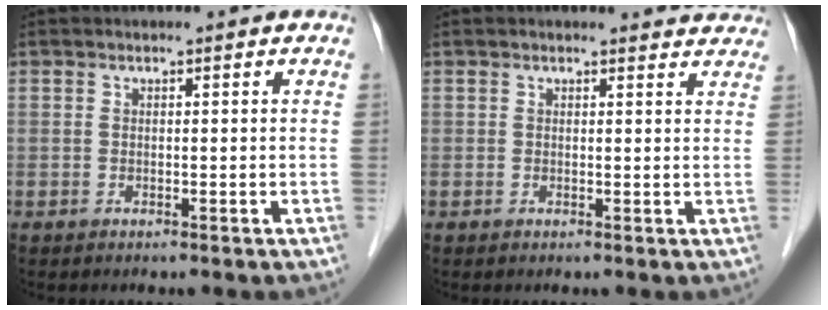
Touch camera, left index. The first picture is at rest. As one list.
[{"total": 5.0, "force": [4.8, 1.3, 0.5], "torque": [0.004, -0.004, 0.034]}]